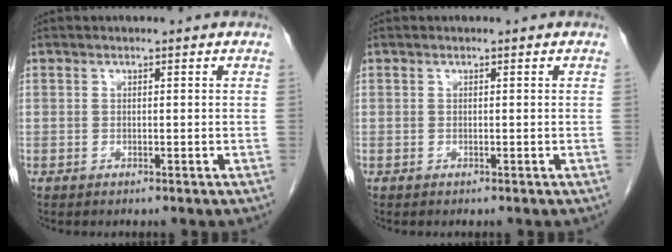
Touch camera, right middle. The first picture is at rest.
{"total": 0.0}